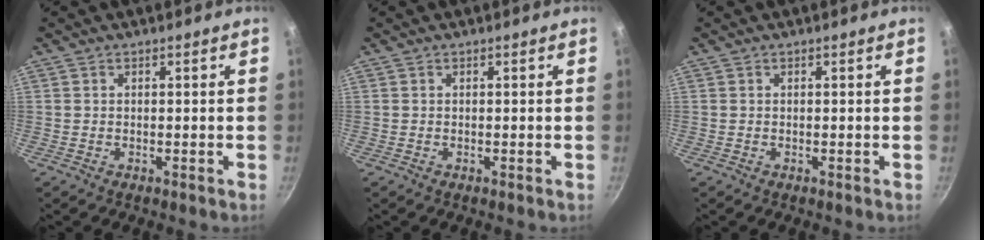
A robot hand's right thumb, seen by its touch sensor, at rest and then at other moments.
{"total": 0.0}
{"total": 0.0}